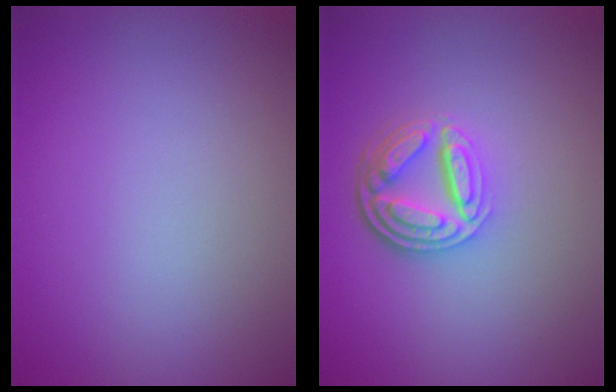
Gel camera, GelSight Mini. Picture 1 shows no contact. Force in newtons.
{"total": 4.6, "press": 3.5, "slide": 3.0}